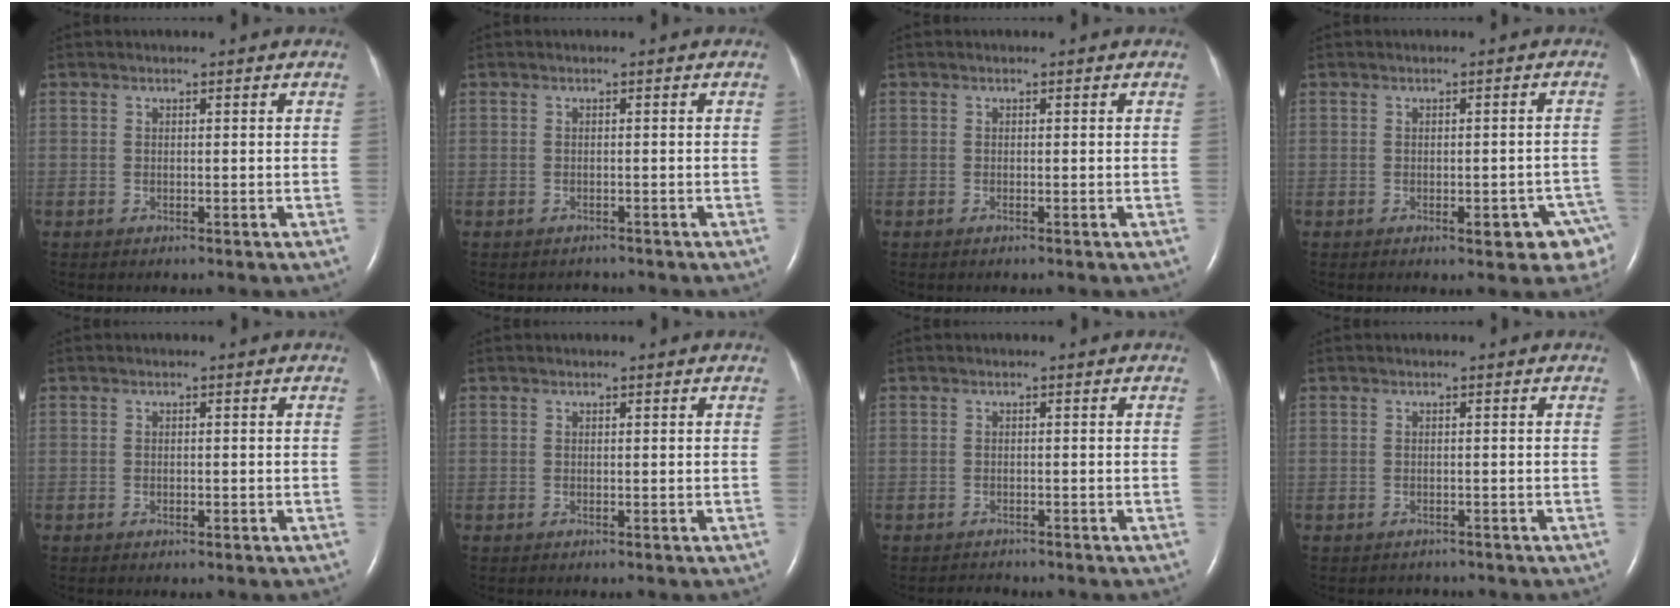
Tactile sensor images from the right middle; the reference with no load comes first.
{"total": 1.1, "force": [-1.0, 0.5, -0.1], "torque": [-0.003, -0.001, -0.013]}
{"total": 0.0}
{"total": 5.9, "force": [-3.6, 2.2, 4.1], "torque": [-0.031, 0.012, -0.042]}
{"total": 0.5, "force": [-0.3, 0.2, 0.4], "torque": [-0.011, -0.001, -0.001]}
{"total": 0.0}
{"total": 1.3, "force": [-1.3, 0.4, -0.2], "torque": [-0.002, -0.006, -0.017]}
{"total": 1.4, "force": [-1.2, 0.7, -0.2], "torque": [-0.003, -0.001, -0.017]}